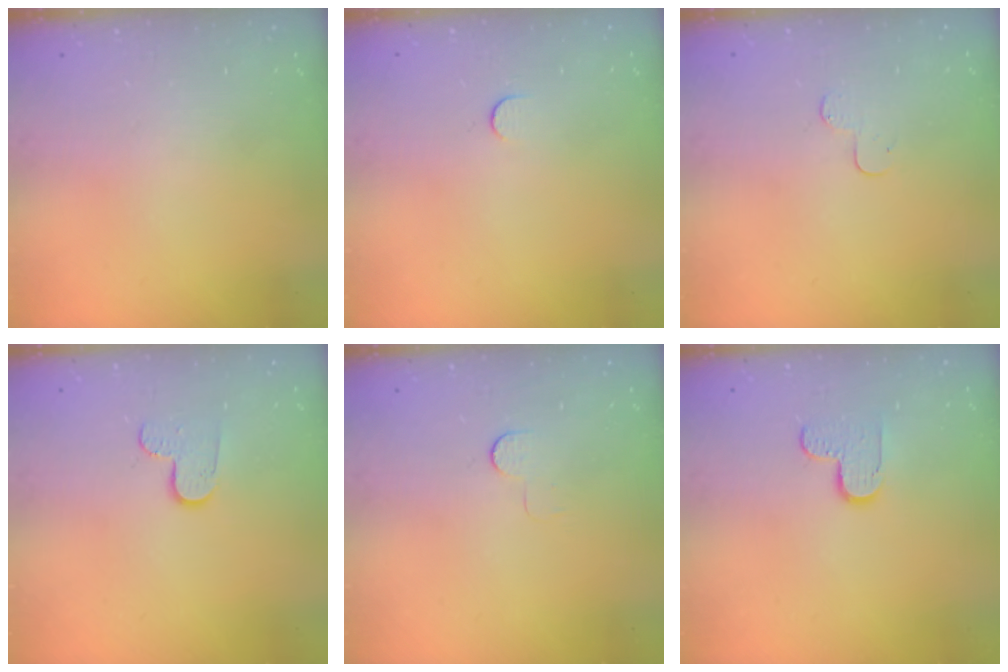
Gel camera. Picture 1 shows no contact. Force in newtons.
{"total": 3.8, "press": 3.8, "slide": 0.3}
{"total": 3.8, "press": 3.7, "slide": 0.4}
{"total": 6.6, "press": 6.6, "slide": 0.5}
{"total": 4.2, "press": 4.2, "slide": 0.3}
{"total": 6.1, "press": 6.1, "slide": 0.3}